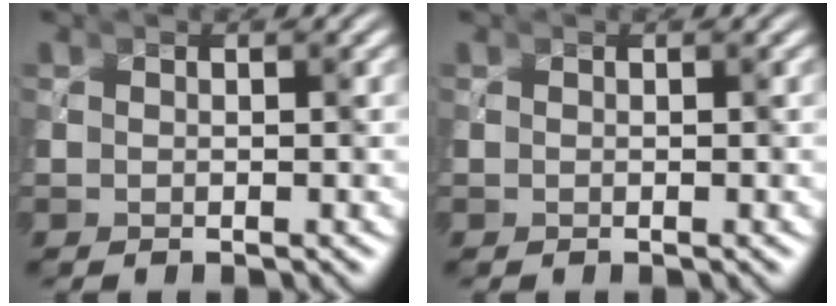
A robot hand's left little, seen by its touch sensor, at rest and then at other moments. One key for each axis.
{"total": 0.0}